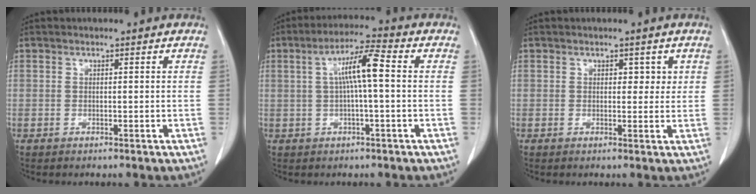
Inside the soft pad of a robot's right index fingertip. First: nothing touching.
{"total": 7.1, "force": [0.8, 0.5, 7.0], "torque": [-0.128, 0.019, 0.011]}
{"total": 2.2, "force": [0.9, 1.5, 1.2], "torque": [-0.005, -0.002, 0.010]}